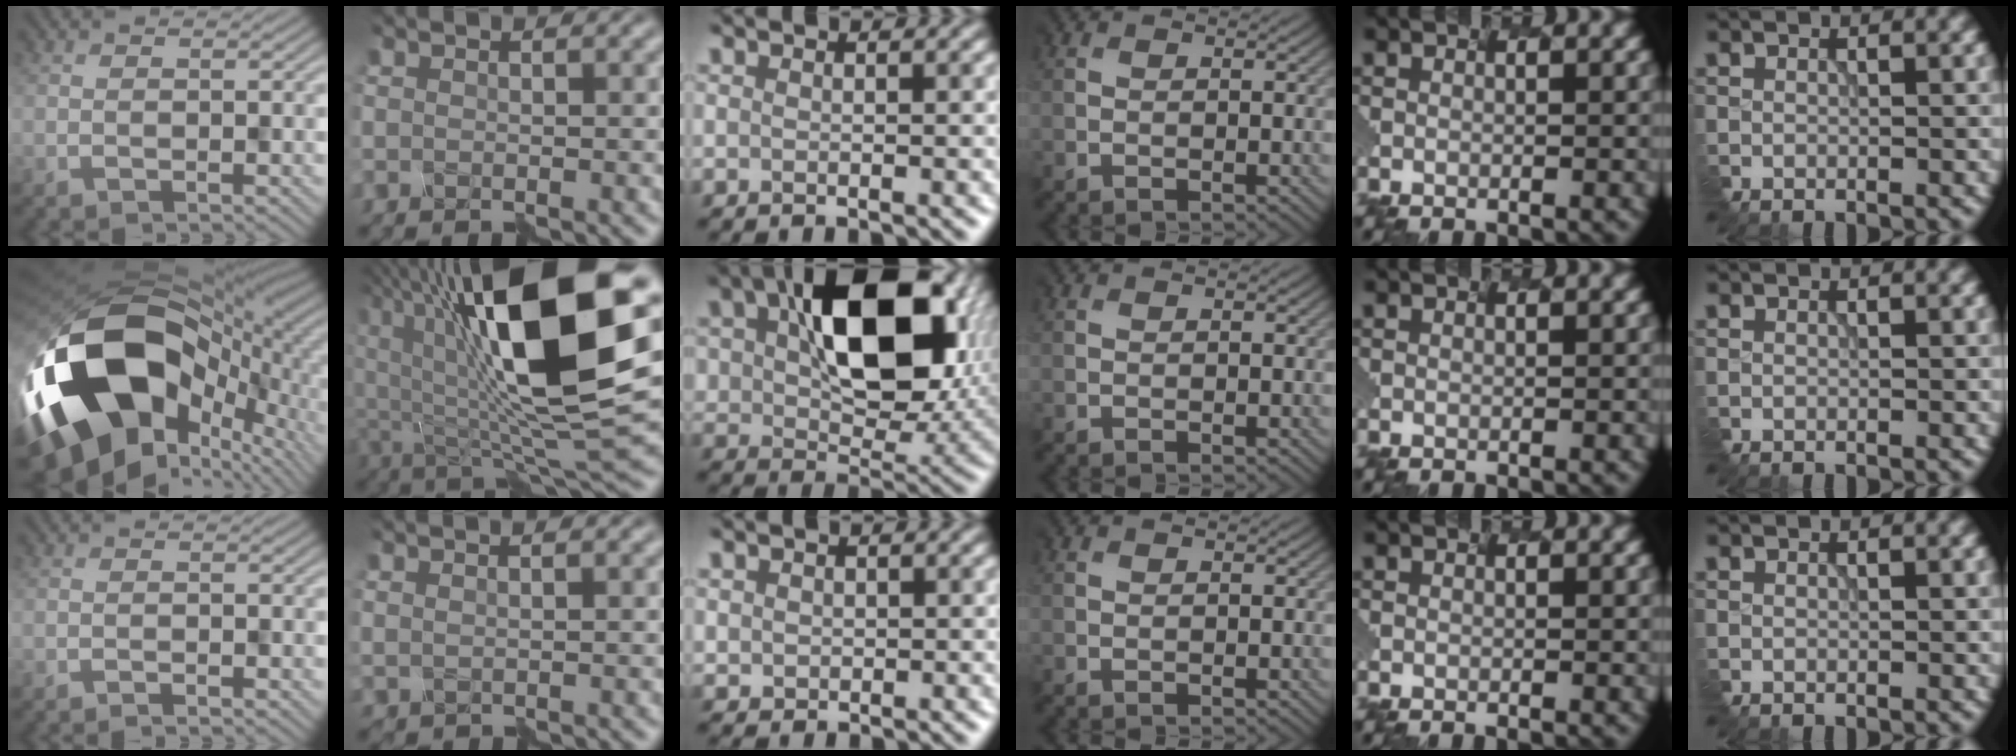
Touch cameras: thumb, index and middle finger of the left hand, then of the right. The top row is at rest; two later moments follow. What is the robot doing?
{"motion": "assemble", "object": "markers"}